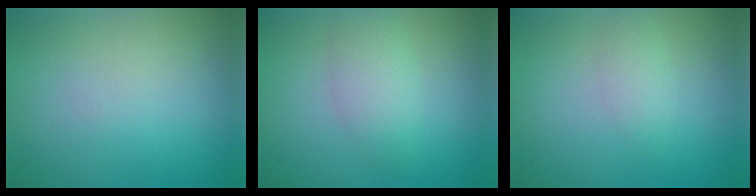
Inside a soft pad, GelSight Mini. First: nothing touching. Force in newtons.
{"total": 2.8, "press": 2.8, "slide": 0.1}
{"total": 1.6, "press": 1.6, "slide": 0.1}